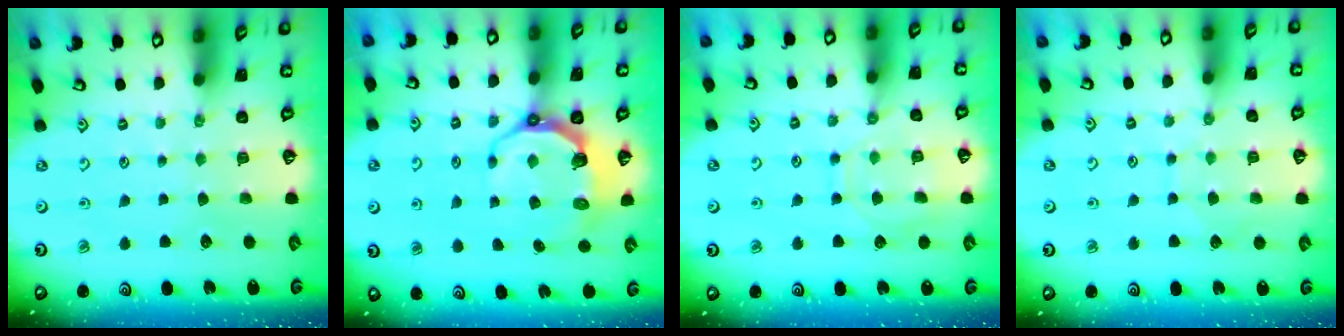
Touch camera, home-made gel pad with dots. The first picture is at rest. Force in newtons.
{"total": 7.8, "press": 6.4, "slide": 4.4}
{"total": 9.1, "press": 9.1, "slide": 1.0}
{"total": 6.1, "press": 6.1, "slide": 0.5}